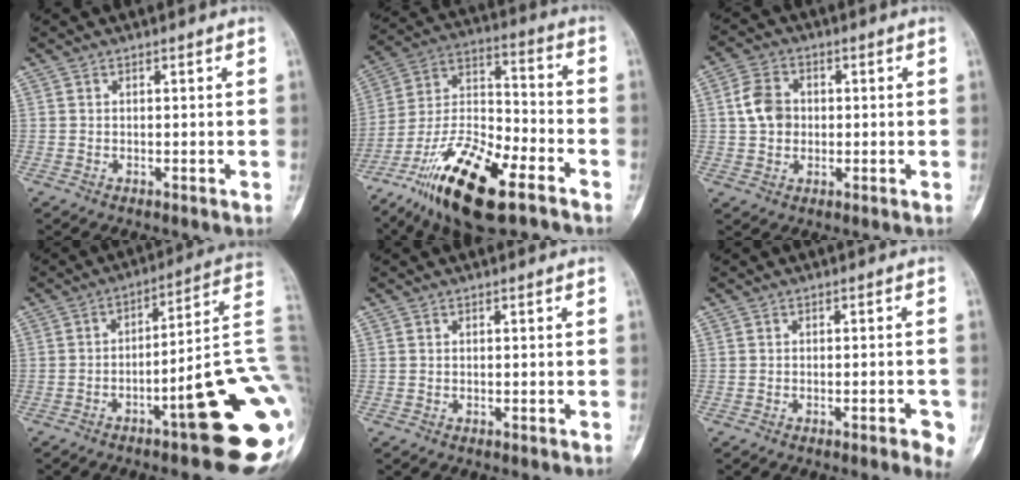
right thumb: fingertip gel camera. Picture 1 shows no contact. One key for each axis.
{"total": 20.6, "fx": -12.7, "fy": 7.1, "fz": 14.7, "tx": -0.282, "ty": 0.062, "tz": -0.229}
{"total": 6.4, "fx": 0.5, "fy": 5.1, "fz": 3.9, "tx": -0.063, "ty": 0.008, "tz": 0.006}
{"total": 19.2, "fx": -6.1, "fy": 3.2, "fz": 17.9, "tx": -0.182, "ty": 0.035, "tz": -0.081}
{"total": 0.0}
{"total": 3.6, "fx": -1.7, "fy": 1.0, "fz": 3.1, "tx": -0.036, "ty": 0.005, "tz": -0.018}